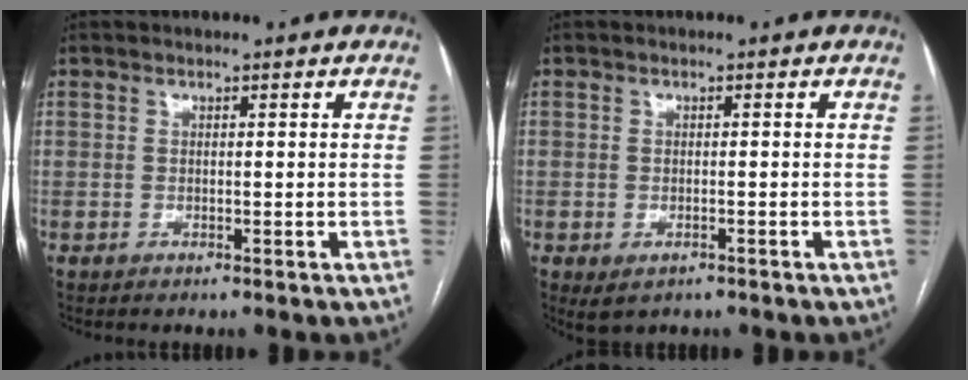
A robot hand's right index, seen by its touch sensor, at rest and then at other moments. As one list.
[{"total": 2.7, "force": [-1.4, 1.5, 1.8], "torque": [-0.032, -0.005, -0.009]}]